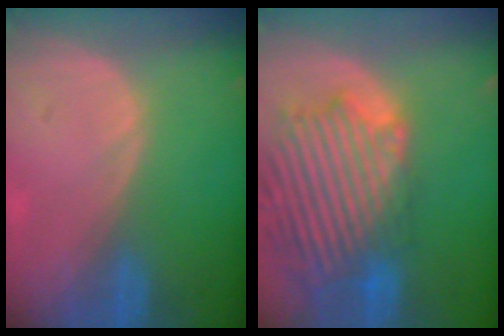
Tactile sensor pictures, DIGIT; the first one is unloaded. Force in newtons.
{"total": 14.4, "press": 12.2, "slide": 7.6}